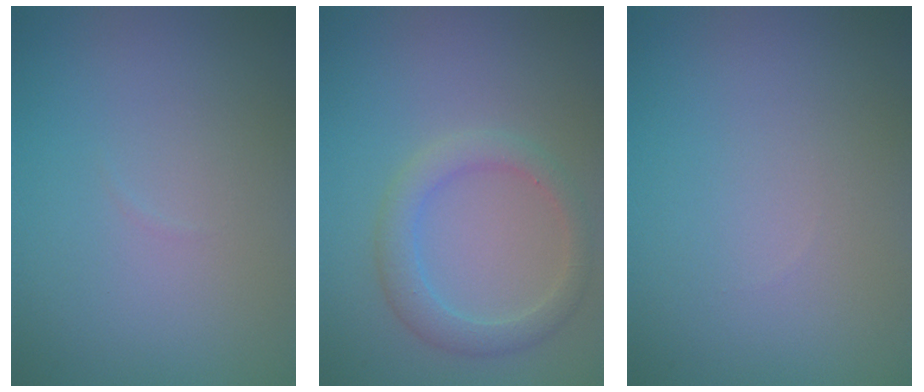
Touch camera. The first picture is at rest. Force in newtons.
{"total": 2.8, "press": 2.8, "slide": 0.2}
{"total": 0.0}